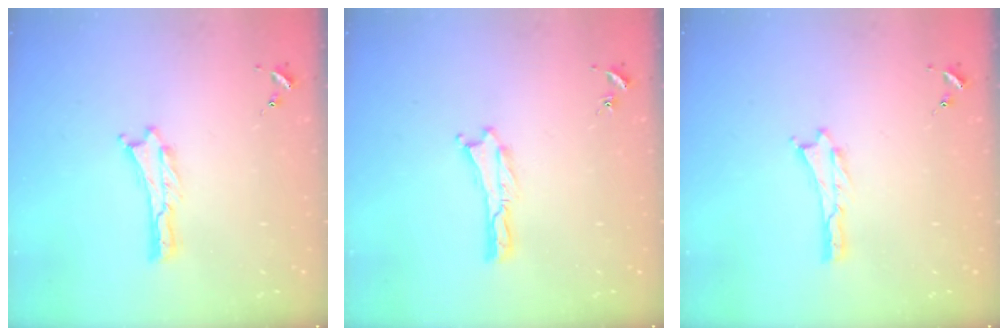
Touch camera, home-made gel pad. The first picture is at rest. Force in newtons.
{"total": 0.0}
{"total": 0.0}